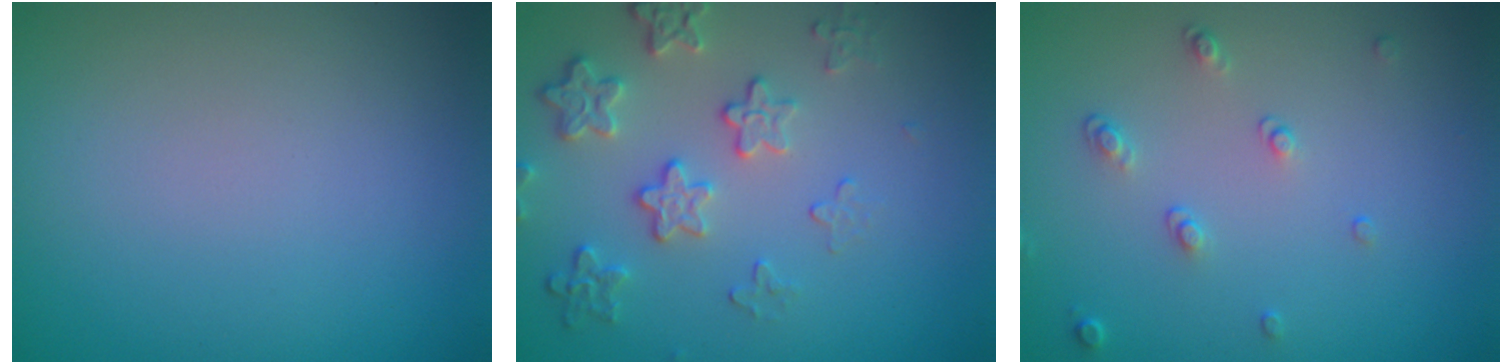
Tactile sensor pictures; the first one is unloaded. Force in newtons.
{"total": 4.1, "press": 3.3, "slide": 2.5}
{"total": 1.5, "press": 1.0, "slide": 1.1}